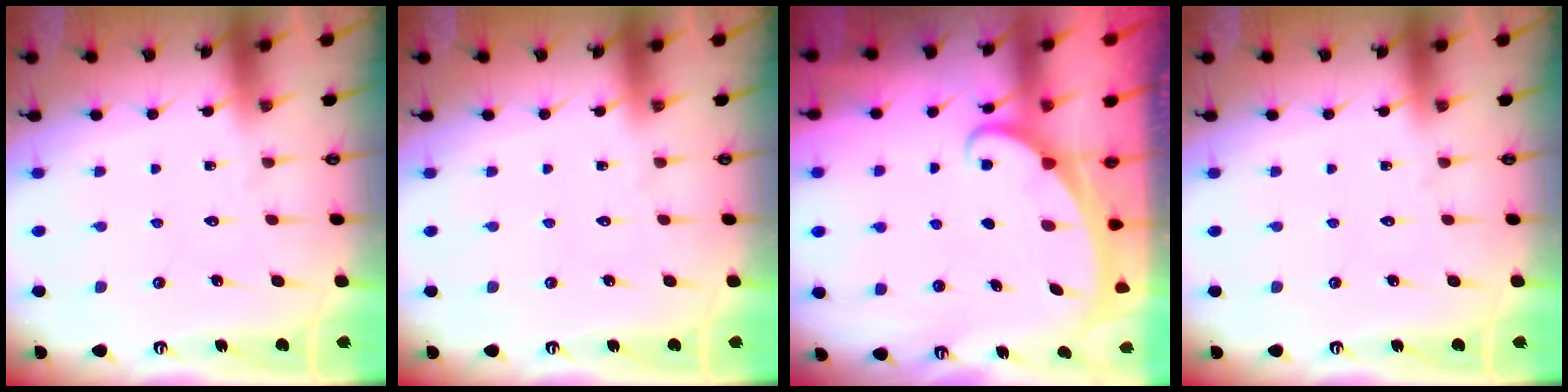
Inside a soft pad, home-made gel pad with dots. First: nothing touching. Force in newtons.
{"total": 0.0}
{"total": 2.0, "press": 2.0, "slide": 0.3}
{"total": 0.0}